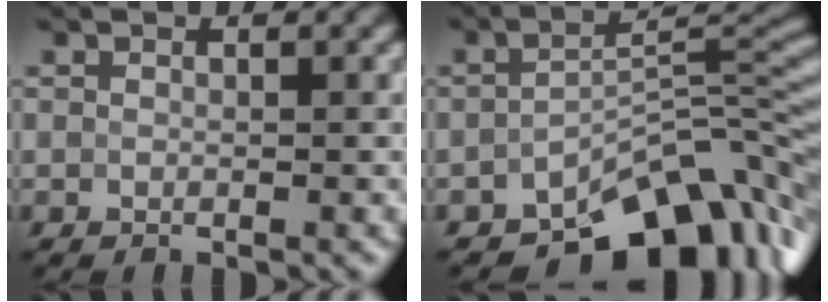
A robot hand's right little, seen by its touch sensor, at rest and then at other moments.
{"total": 9.7, "force": [-6.7, 3.5, 6.1], "torque": [-0.074, 0.007, -0.108]}